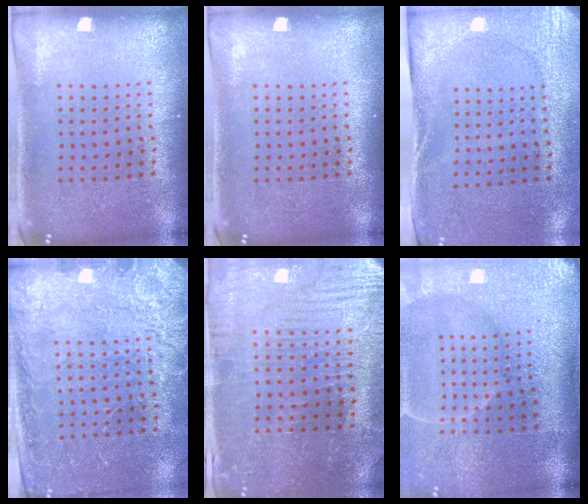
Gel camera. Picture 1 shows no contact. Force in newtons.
{"total": 0.0}
{"total": 2.7, "press": 2.2, "slide": 1.6}
{"total": 2.5, "press": 2.5, "slide": 0.5}
{"total": 1.8, "press": 1.8, "slide": 0.3}
{"total": 4.6, "press": 3.8, "slide": 2.5}